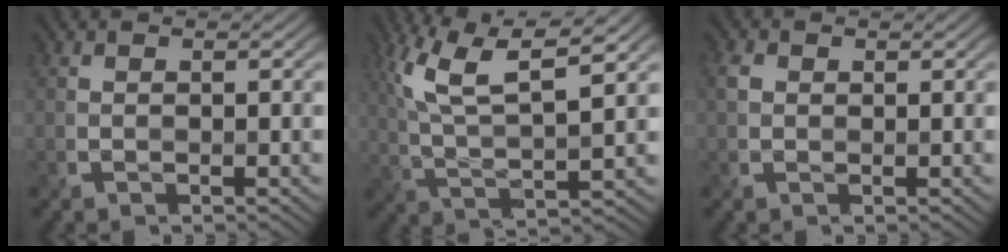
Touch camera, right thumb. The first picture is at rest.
{"total": 10.9, "force": [5.5, 3.1, 8.9], "torque": [-0.196, 0.009, 0.107]}
{"total": 1.6, "force": [0.4, 1.3, 0.9], "torque": [-0.025, 0.000, 0.007]}